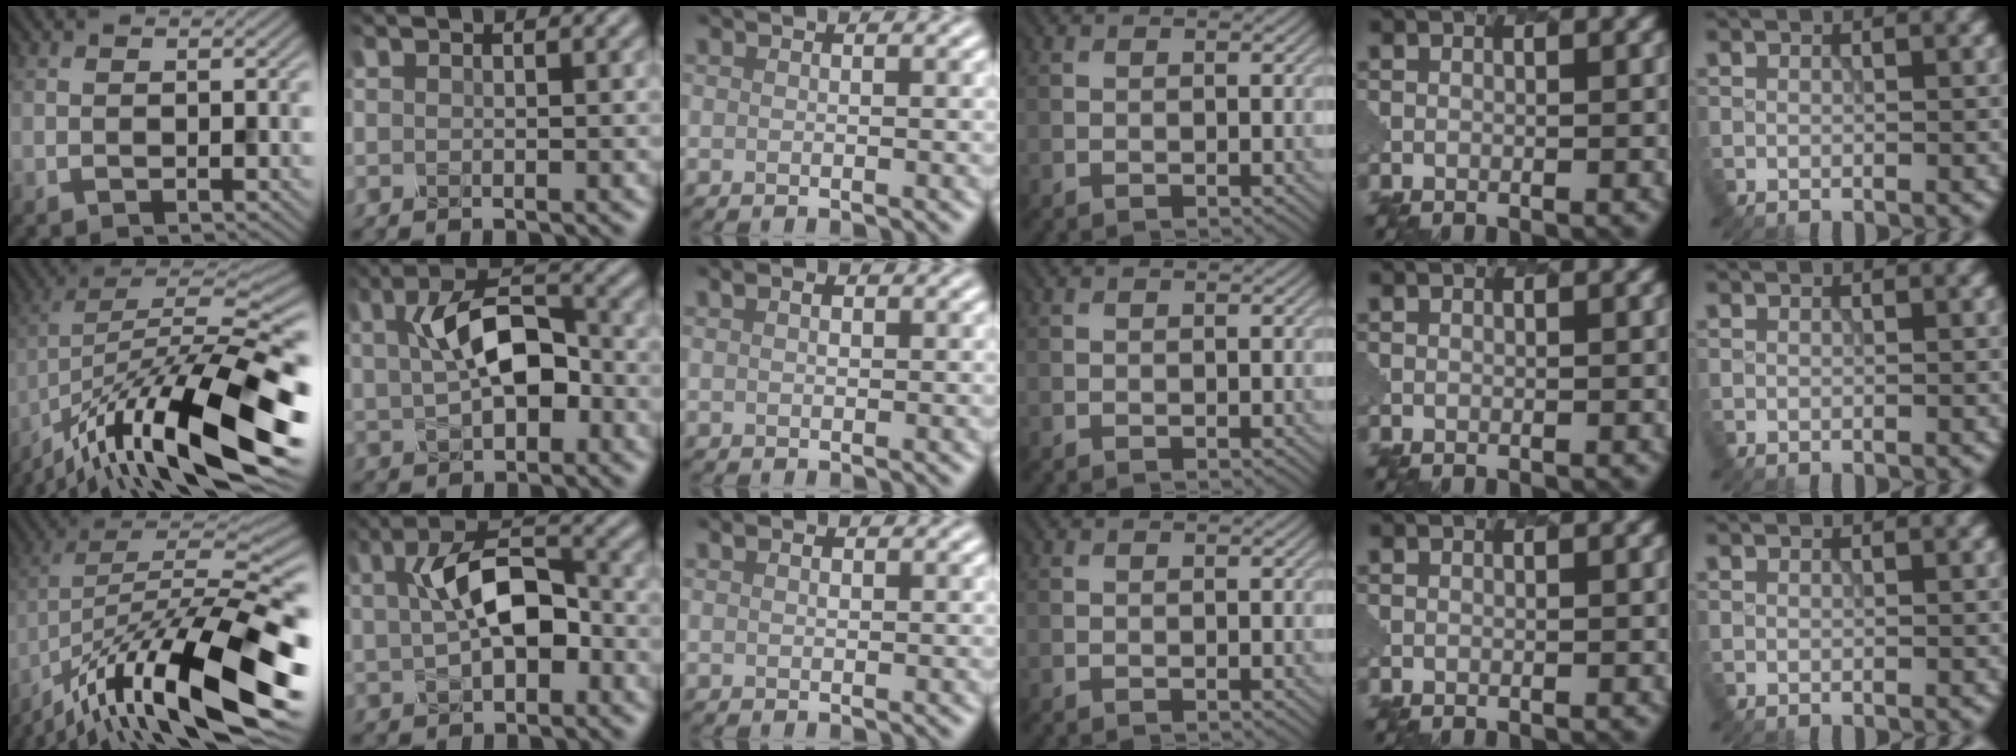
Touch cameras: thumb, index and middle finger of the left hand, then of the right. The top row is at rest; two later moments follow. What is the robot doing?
{"motion": "disassemble", "object": "battery cover"}